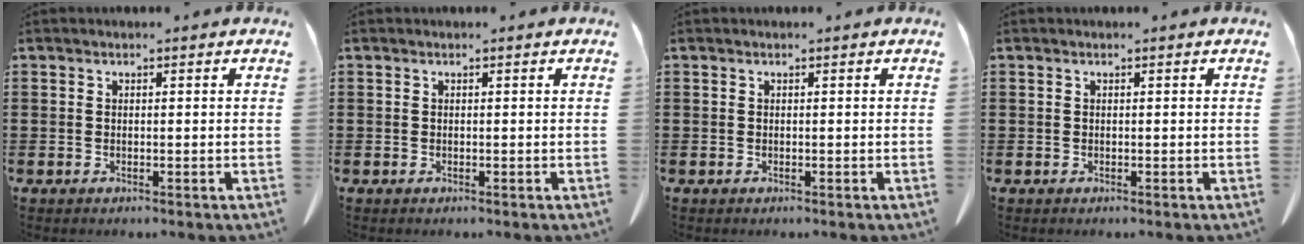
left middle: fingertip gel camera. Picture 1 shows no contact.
{"total": 0.0}
{"total": 0.0}
{"total": 0.0}